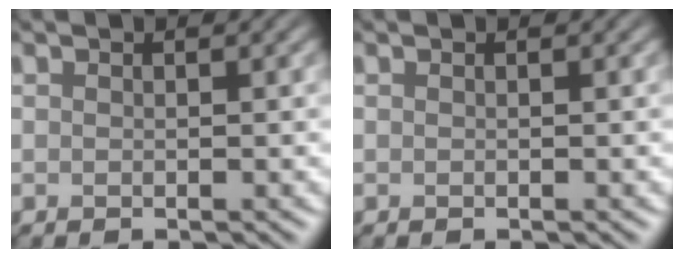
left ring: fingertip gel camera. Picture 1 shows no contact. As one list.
[{"total": 0.0}]